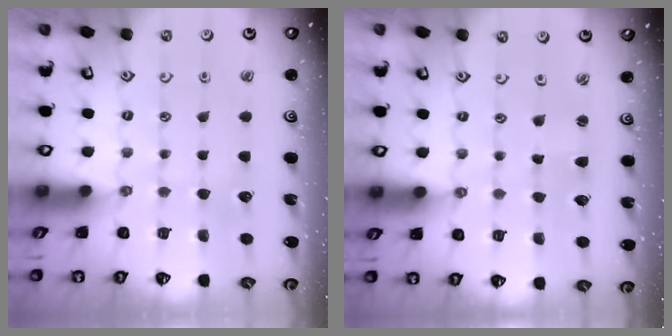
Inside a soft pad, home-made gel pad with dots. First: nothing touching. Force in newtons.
{"total": 1.6, "press": 1.6, "slide": 0.3}